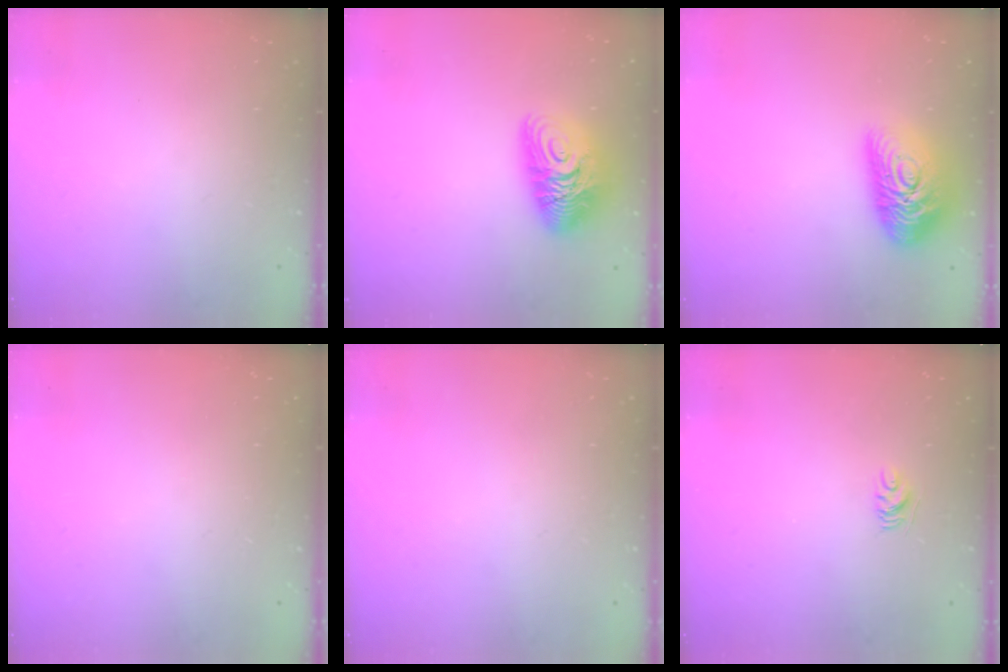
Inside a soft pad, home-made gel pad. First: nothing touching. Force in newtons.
{"total": 12.0, "press": 11.9, "slide": 1.1}
{"total": 16.3, "press": 16.2, "slide": 1.5}
{"total": 0.0}
{"total": 0.0}
{"total": 3.8, "press": 3.8, "slide": 0.4}